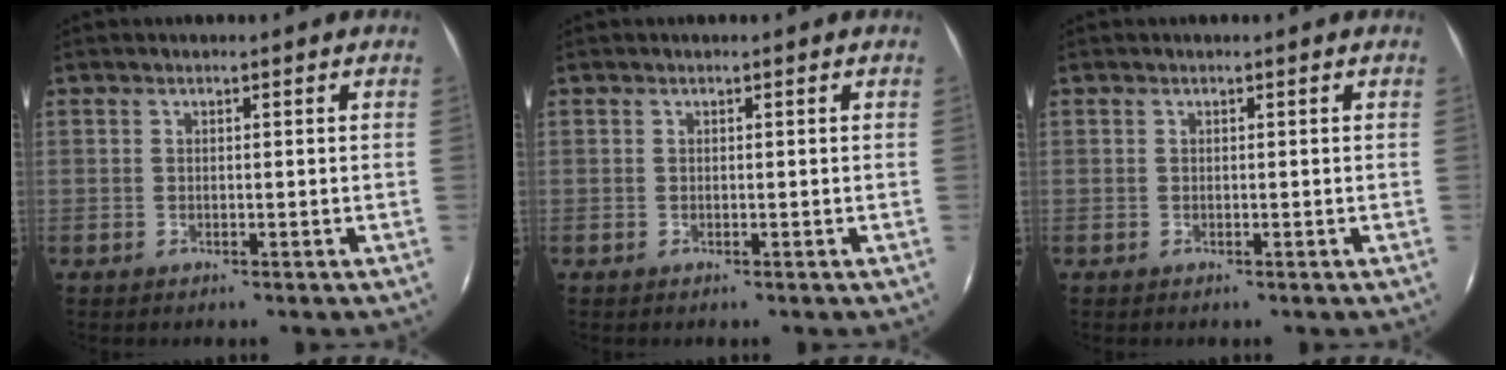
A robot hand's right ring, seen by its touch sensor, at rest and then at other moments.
{"total": 0.0}
{"total": 0.0}